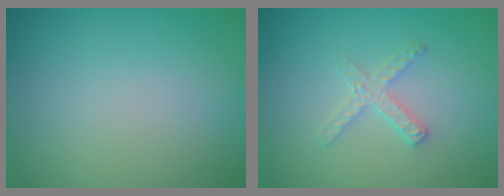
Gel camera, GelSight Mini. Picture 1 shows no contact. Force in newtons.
{"total": 2.0, "press": 2.0, "slide": 0.2}